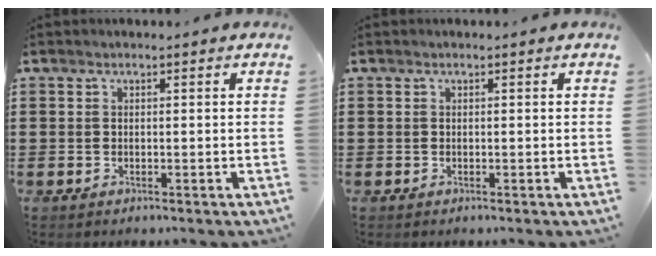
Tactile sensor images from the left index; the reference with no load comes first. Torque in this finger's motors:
{"motor_torque": [-0.02, 0.00, 0.00, 0.00]}